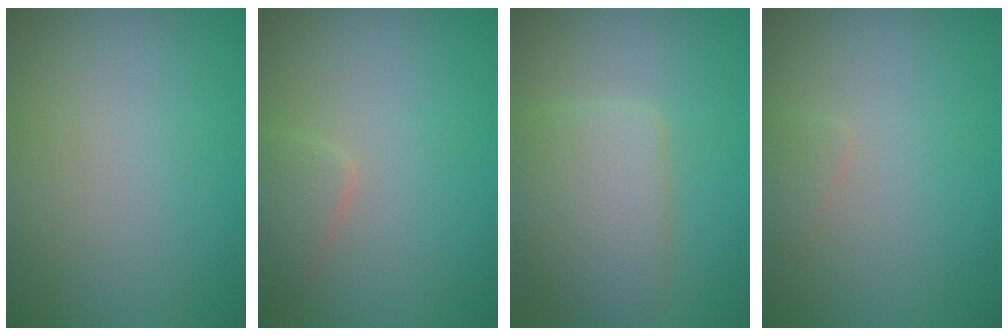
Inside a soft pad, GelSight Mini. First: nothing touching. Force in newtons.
{"total": 1.8, "press": 1.8, "slide": 0.1}
{"total": 4.7, "press": 4.7, "slide": 0.1}
{"total": 0.6, "press": 0.6, "slide": 0.1}